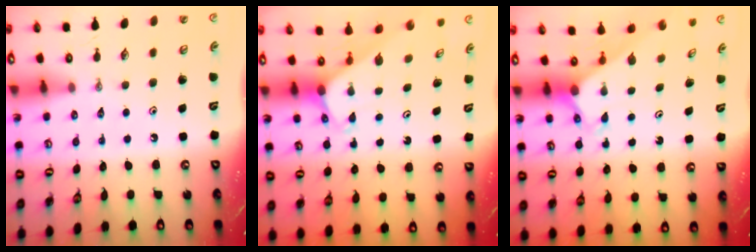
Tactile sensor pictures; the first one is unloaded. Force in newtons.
{"total": 1.9, "press": 1.9, "slide": 0.1}
{"total": 2.7, "press": 2.7, "slide": 0.1}